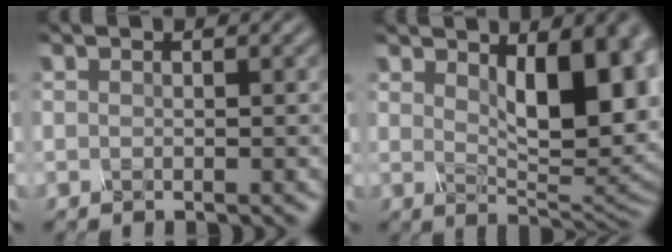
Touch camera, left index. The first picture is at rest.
{"total": 9.6, "force": [2.5, 3.9, 8.4], "torque": [-0.110, -0.002, 0.042]}